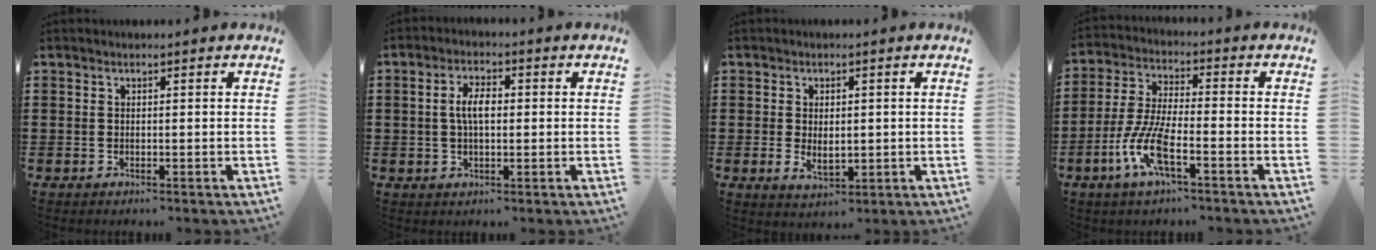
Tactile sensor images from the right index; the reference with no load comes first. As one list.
[{"total": 4.3, "force": [0.3, 2.0, 3.8], "torque": [-0.081, 0.006, 0.000]}, {"total": 3.0, "force": [-0.2, 1.9, 2.4], "torque": [-0.038, 0.004, -0.007]}, {"total": 8.6, "force": [-4.1, 2.2, 7.3], "torque": [-0.179, -0.013, -0.084]}]